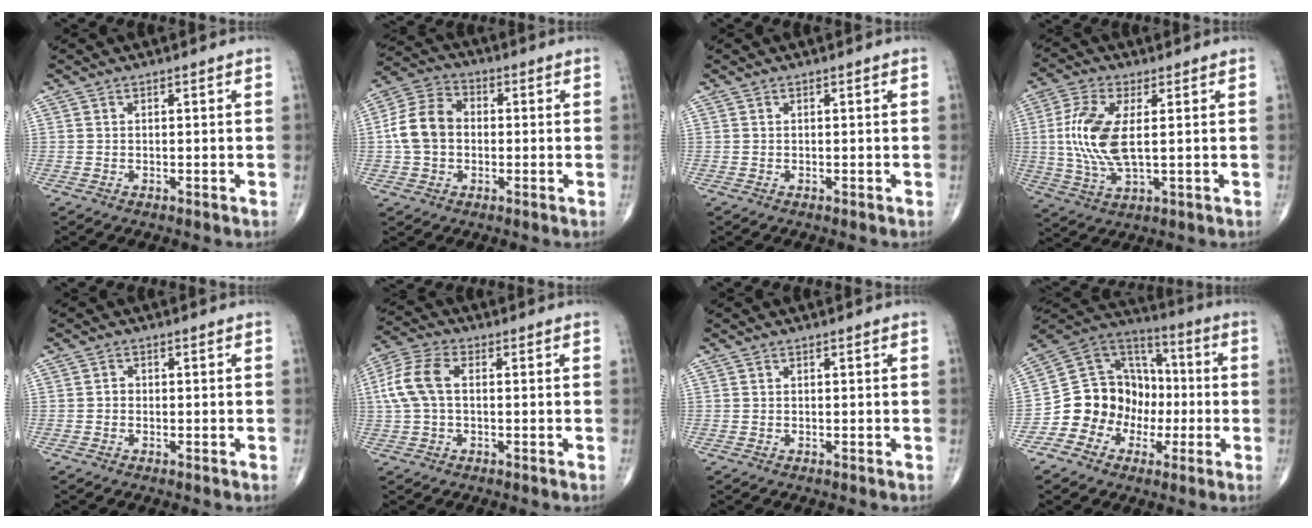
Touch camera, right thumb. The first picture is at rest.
{"total": 9.8, "force": [-0.4, 7.6, 6.3], "torque": [-0.115, 0.030, -0.017]}
{"total": 0.0}
{"total": 11.7, "force": [1.1, 4.8, 10.6], "torque": [-0.241, -0.006, 0.025]}
{"total": 1.0, "force": [-0.2, 0.9, 0.5], "torque": [-0.001, 0.004, -0.007]}
{"total": 8.7, "force": [0.7, 5.1, 7.0], "torque": [-0.167, 0.024, 0.011]}
{"total": 0.0}
{"total": 15.0, "force": [-3.7, 13.5, 5.4], "torque": [-0.041, 0.080, -0.067]}